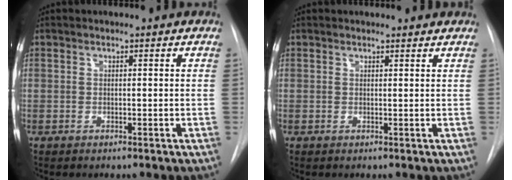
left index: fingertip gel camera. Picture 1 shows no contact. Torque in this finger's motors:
{"motor_torque": [-0.14, -0.24, -0.61, -0.02]}